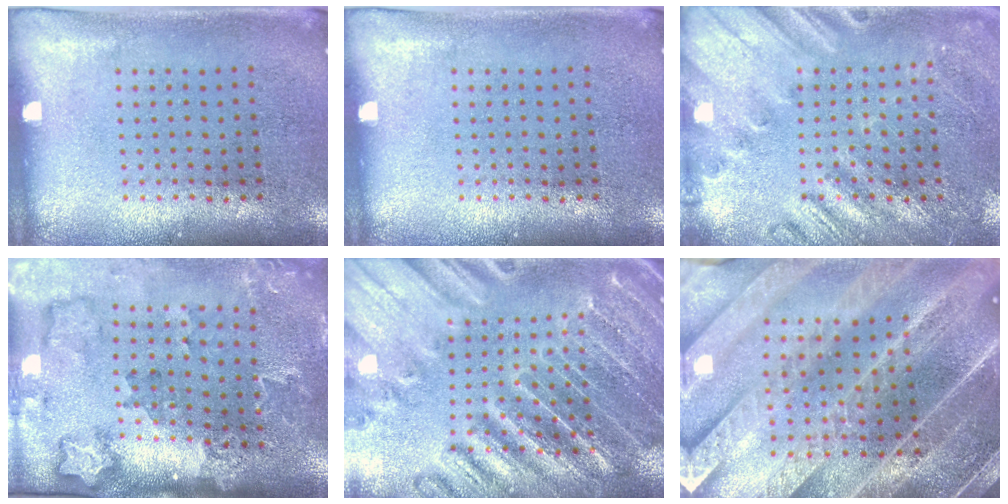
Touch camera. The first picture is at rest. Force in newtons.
{"total": 0.0}
{"total": 2.3, "press": 2.2, "slide": 0.6}
{"total": 2.0, "press": 1.9, "slide": 0.4}
{"total": 3.5, "press": 3.4, "slide": 0.9}
{"total": 5.5, "press": 4.6, "slide": 2.9}